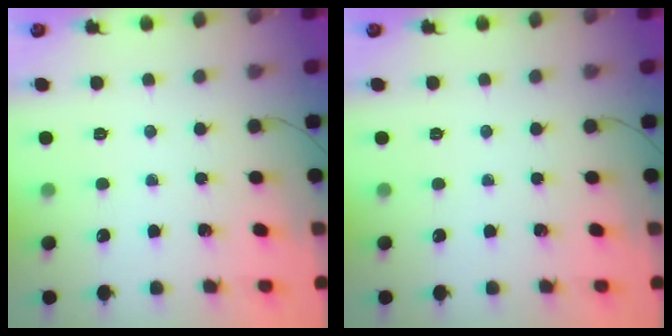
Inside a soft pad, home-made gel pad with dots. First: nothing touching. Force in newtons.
{"total": 0.0}